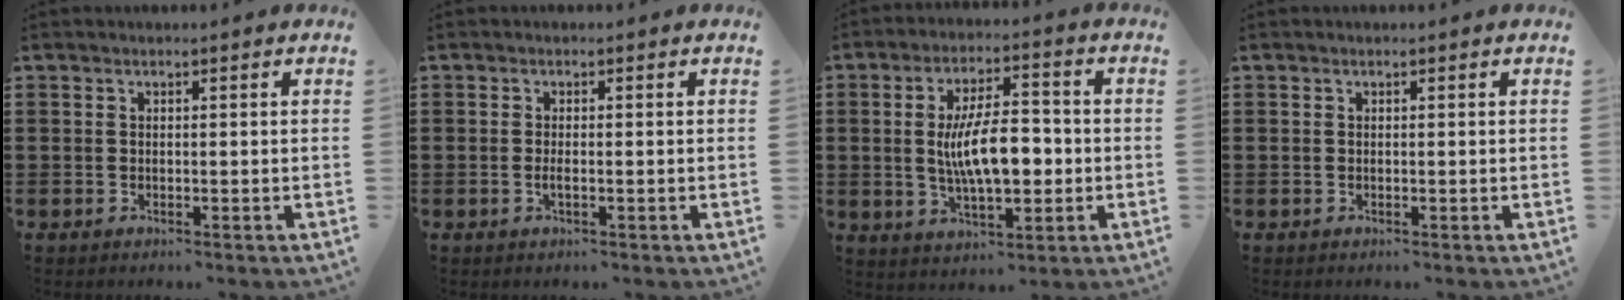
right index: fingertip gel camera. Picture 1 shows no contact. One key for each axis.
{"total": 1.1, "fx": -0.3, "fy": 0.2, "fz": 1.0, "tx": -0.020, "ty": -0.002, "tz": -0.005}
{"total": 9.9, "fx": -0.3, "fy": 4.2, "fz": 9.0, "tx": -0.159, "ty": 0.002, "tz": -0.012}
{"total": 0.0}